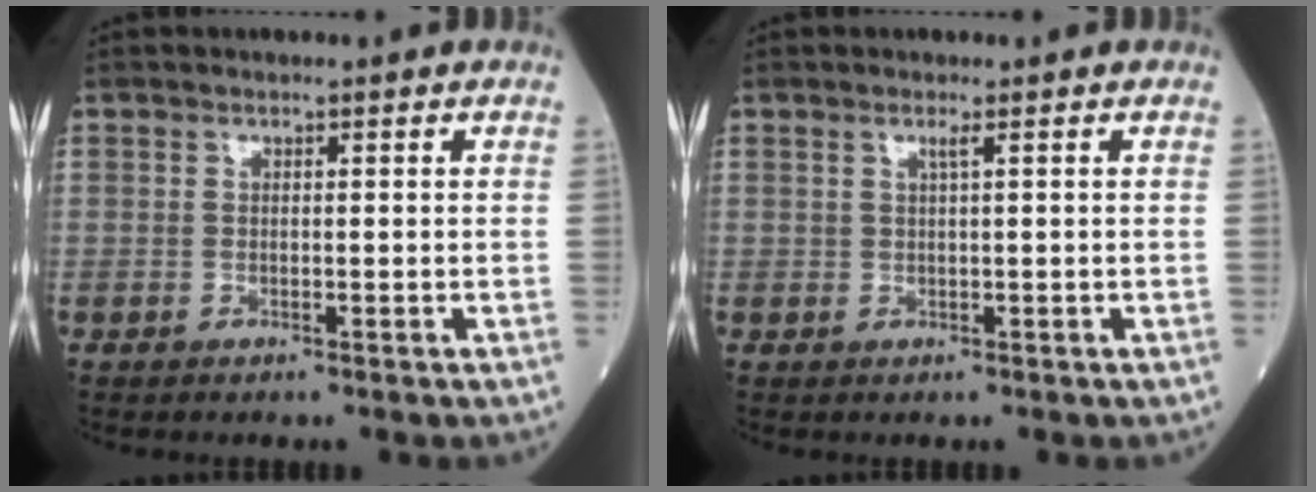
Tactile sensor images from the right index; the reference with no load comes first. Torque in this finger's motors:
{"motor_torque": [0.18, 0.04, 0.10, 0.03]}